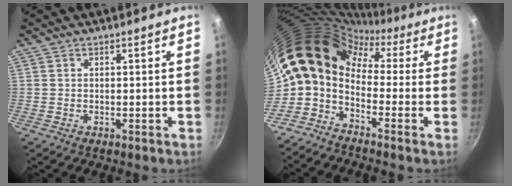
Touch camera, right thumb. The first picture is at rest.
{"total": 15.2, "force": [0.4, 10.7, 10.8], "torque": [-0.189, 0.046, -0.019]}